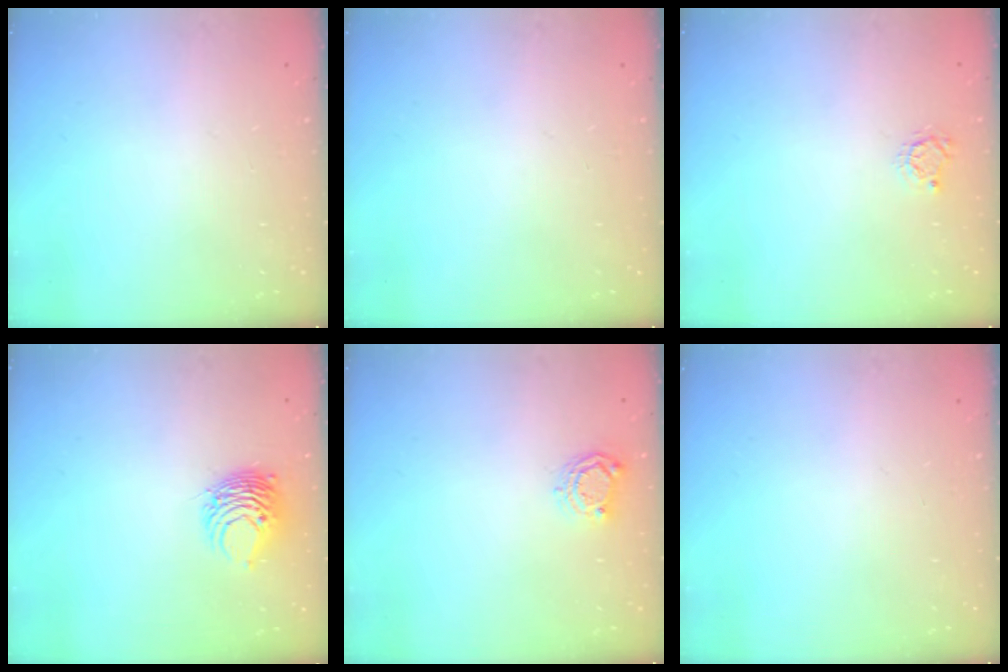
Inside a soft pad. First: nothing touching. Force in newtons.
{"total": 0.0}
{"total": 2.9, "press": 2.9, "slide": 0.4}
{"total": 8.0, "press": 7.9, "slide": 1.3}
{"total": 5.8, "press": 5.8, "slide": 0.2}
{"total": 0.0}